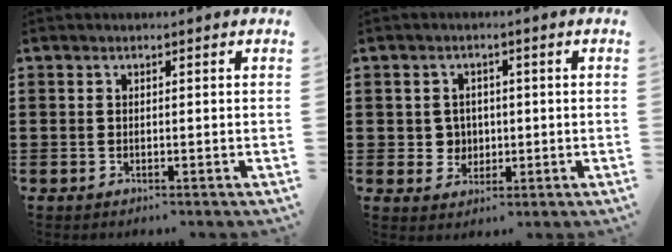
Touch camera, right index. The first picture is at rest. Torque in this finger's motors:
{"motor_torque": [-0.28, 0.65, 0.02, 0.00]}